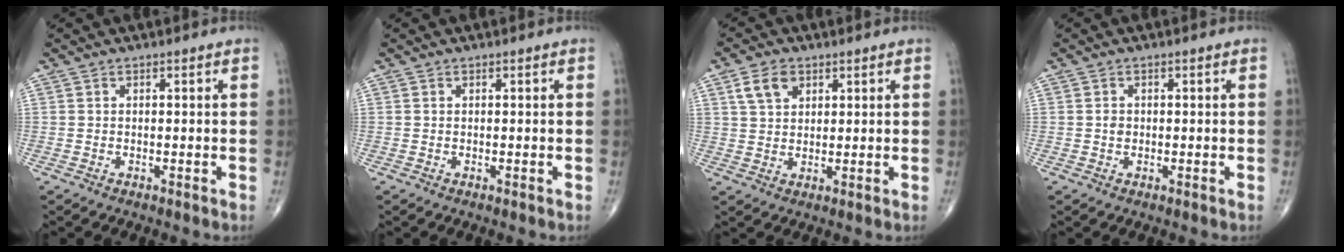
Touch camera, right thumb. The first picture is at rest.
{"total": 0.0}
{"total": 5.6, "force": [2.7, 3.8, 3.2], "torque": [-0.043, -0.006, 0.050]}
{"total": 1.2, "force": [-0.1, 1.0, 0.6], "torque": [-0.006, 0.003, -0.002]}